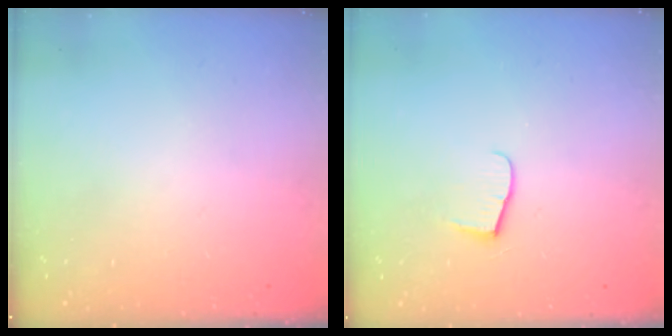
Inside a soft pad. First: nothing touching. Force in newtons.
{"total": 6.5, "press": 6.5, "slide": 0.7}